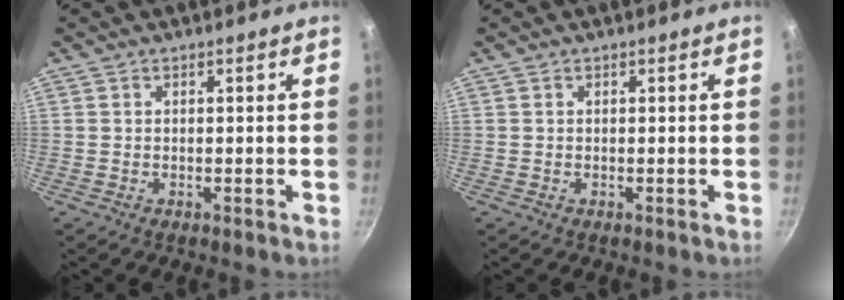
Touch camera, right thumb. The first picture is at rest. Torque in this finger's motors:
{"motor_torque": [-0.02, 0.02, 0.00, 0.00, 0.00]}